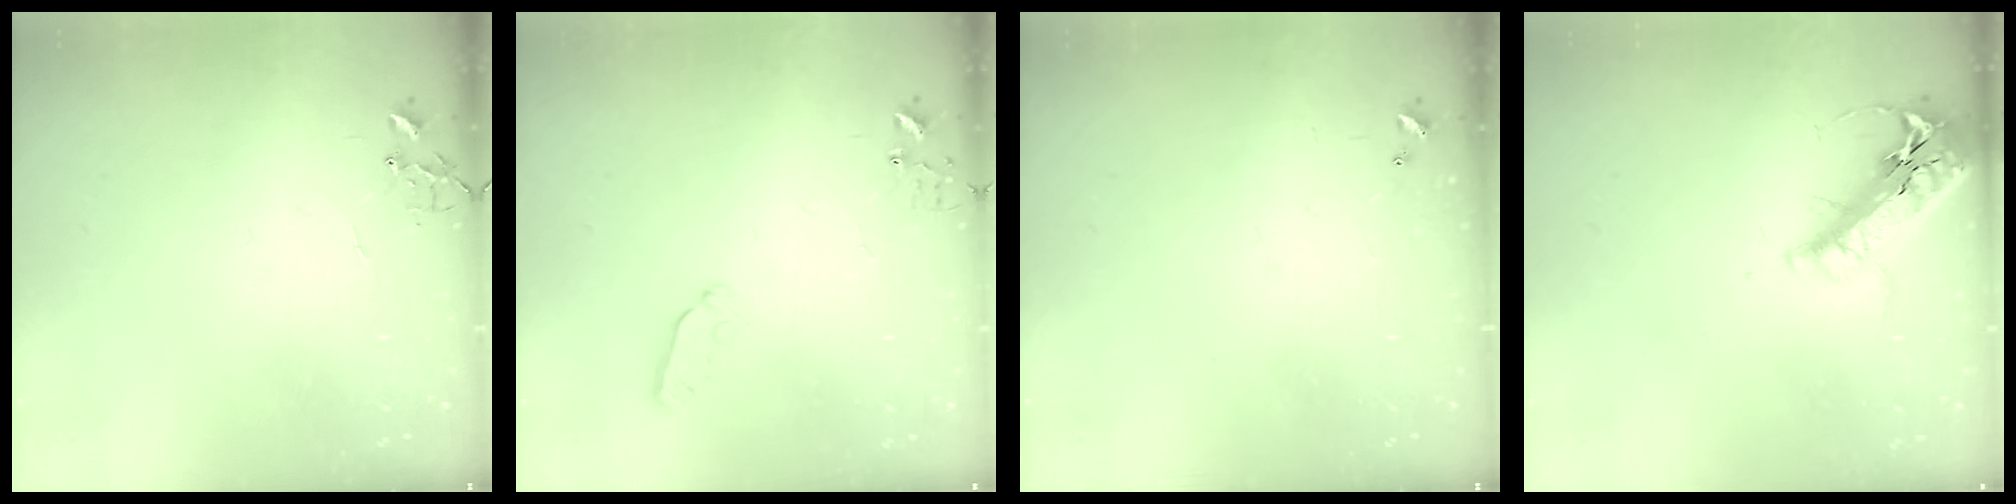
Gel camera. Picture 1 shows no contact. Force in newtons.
{"total": 3.9, "press": 3.8, "slide": 0.6}
{"total": 0.0}
{"total": 21.2, "press": 20.8, "slide": 4.0}